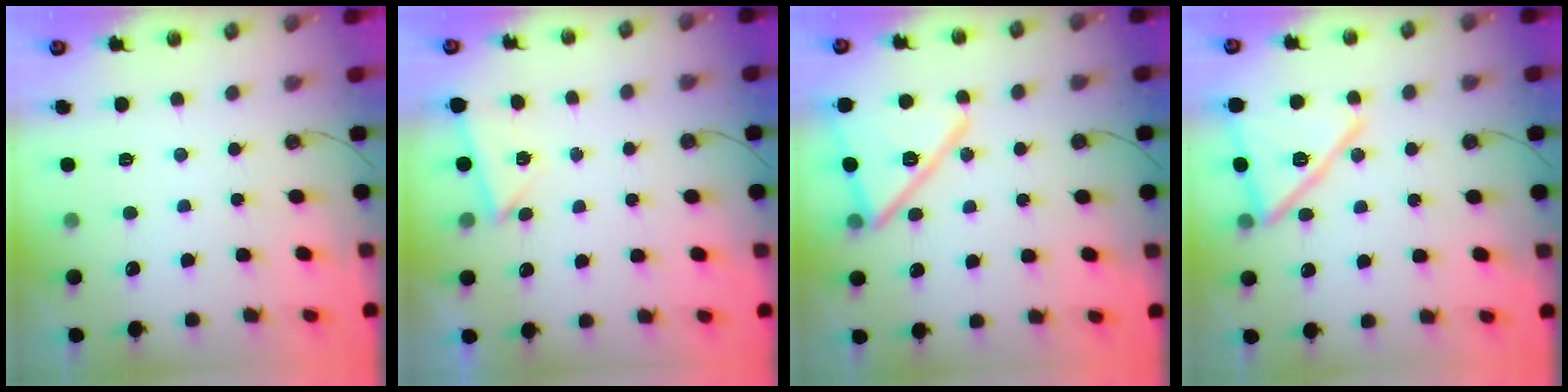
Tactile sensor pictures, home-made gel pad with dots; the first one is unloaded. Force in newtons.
{"total": 2.0, "press": 1.7, "slide": 1.0}
{"total": 16.4, "press": 16.3, "slide": 0.7}
{"total": 17.5, "press": 16.4, "slide": 6.1}